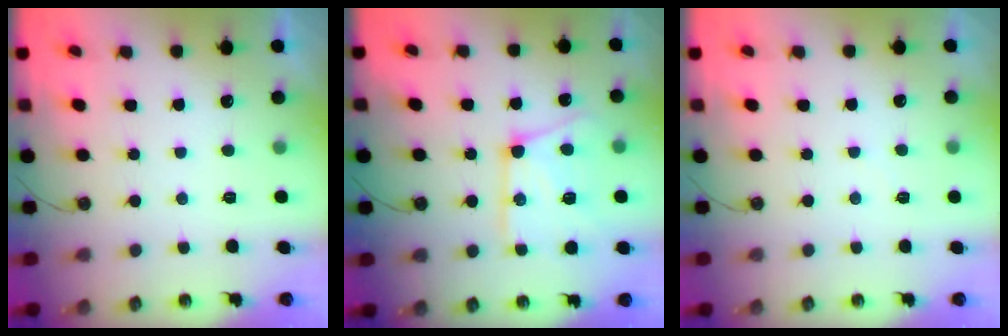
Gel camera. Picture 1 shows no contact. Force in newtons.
{"total": 17.4, "press": 17.3, "slide": 1.9}
{"total": 2.4, "press": 2.4, "slide": 0.4}